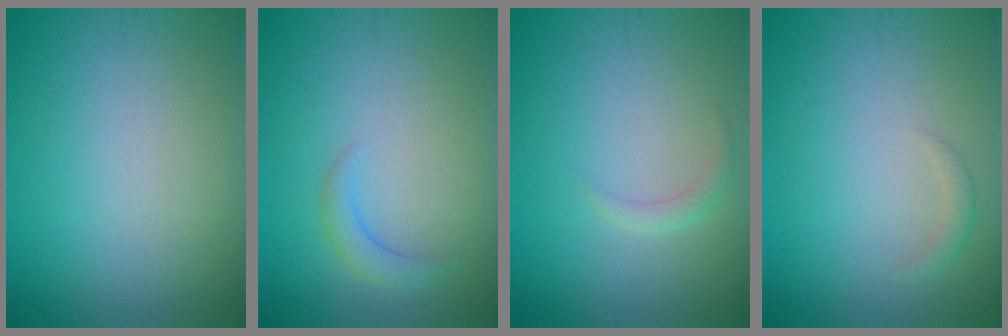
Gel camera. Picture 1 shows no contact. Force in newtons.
{"total": 1.7, "press": 1.7, "slide": 0.3}
{"total": 1.0, "press": 1.0, "slide": 0.0}
{"total": 0.9, "press": 0.9, "slide": 0.1}